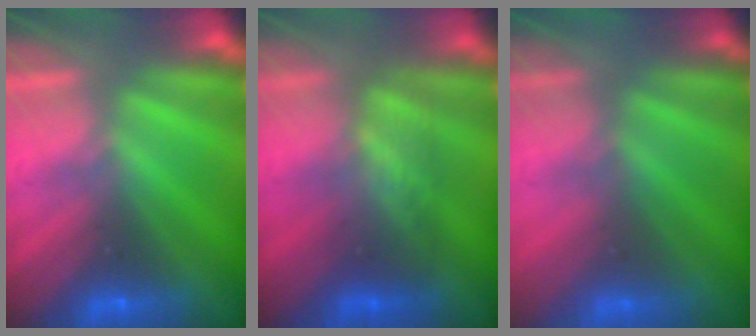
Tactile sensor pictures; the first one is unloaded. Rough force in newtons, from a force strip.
{"total": 3.6}
{"total": 2.6}